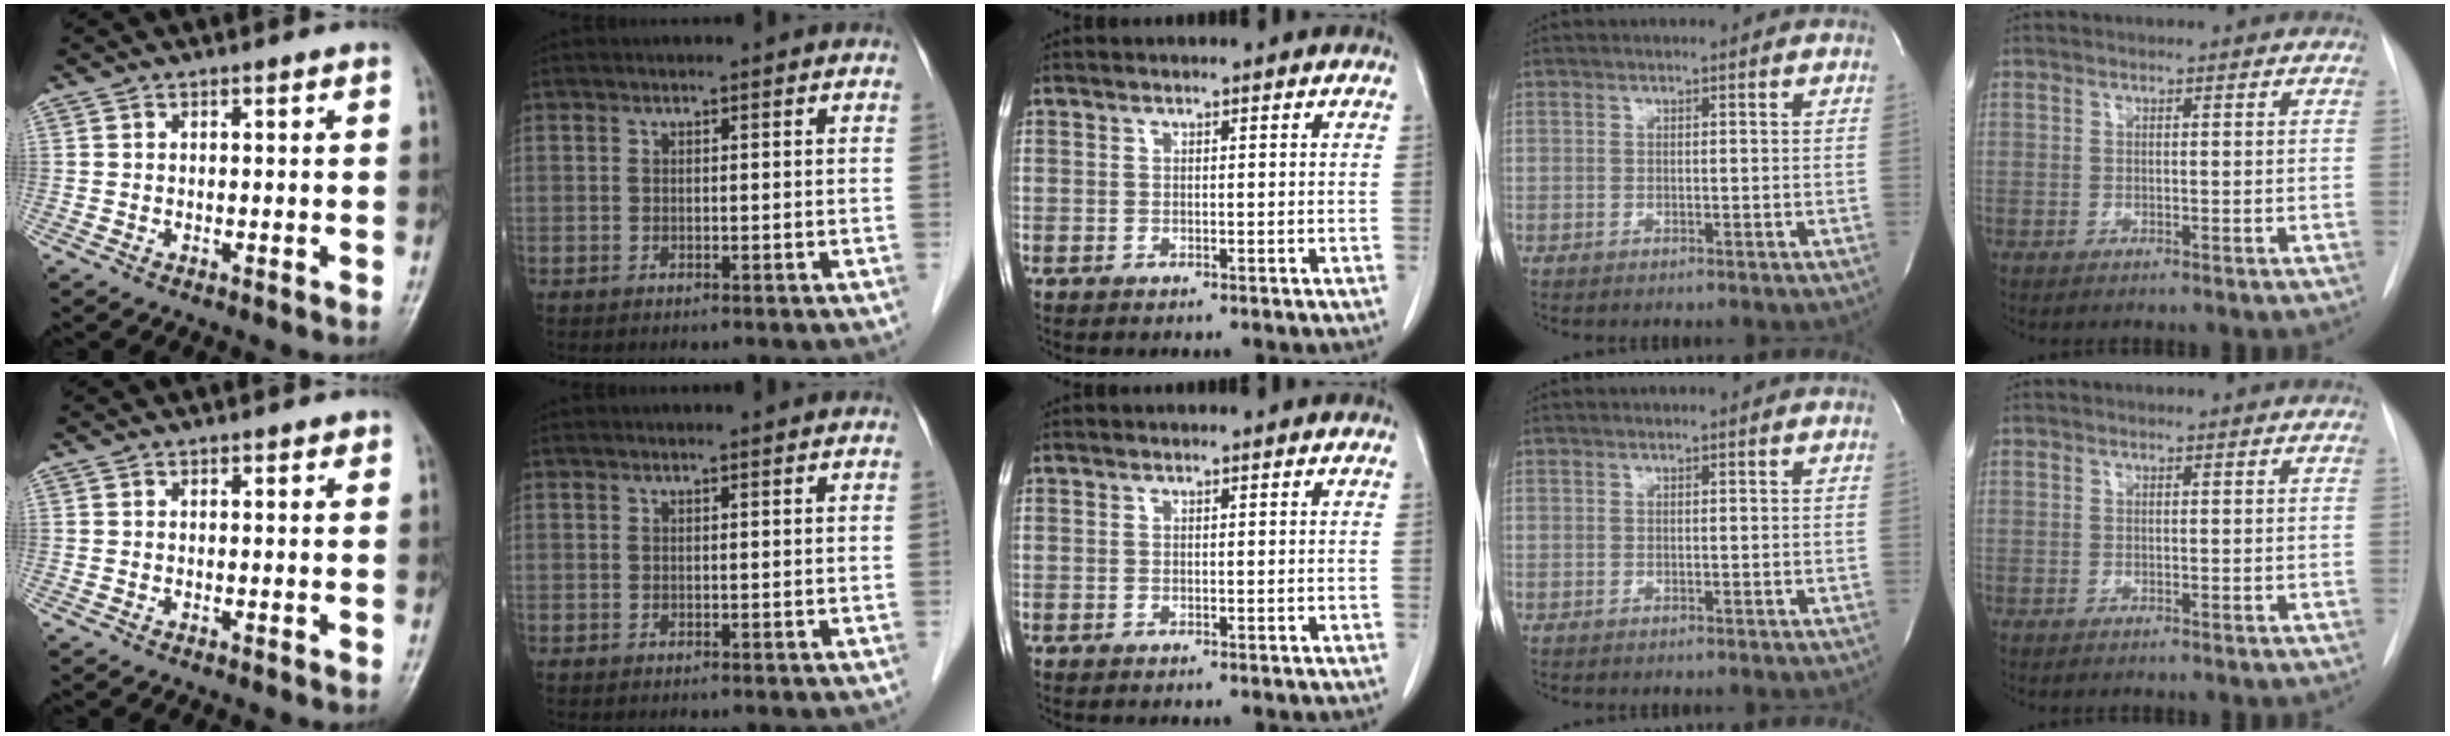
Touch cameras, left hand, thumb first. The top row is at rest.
{"thumb": {"total": 0.7, "force": [0.4, 0.5, 0.4], "torque": [0.002, -0.001, 0.001]}, "index": {"total": 1.0, "force": [1.0, 0.0, 0.3], "torque": [-0.013, 0.007, 0.013]}}